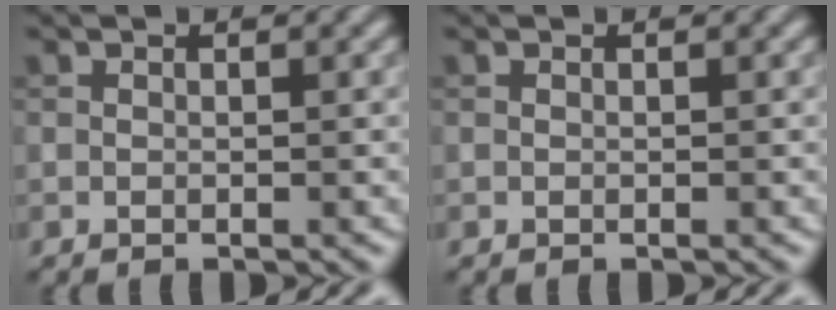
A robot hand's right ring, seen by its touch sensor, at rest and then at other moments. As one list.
[{"total": 0.0}]